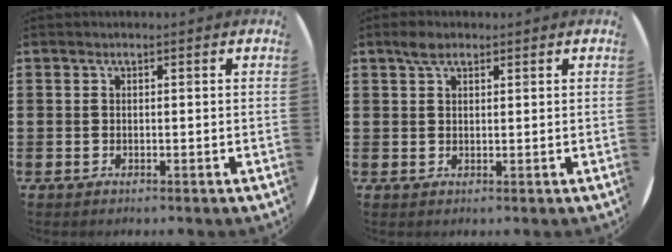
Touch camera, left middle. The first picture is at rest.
{"total": 2.4, "force": [1.7, 1.1, 1.2], "torque": [-0.017, 0.004, 0.030]}